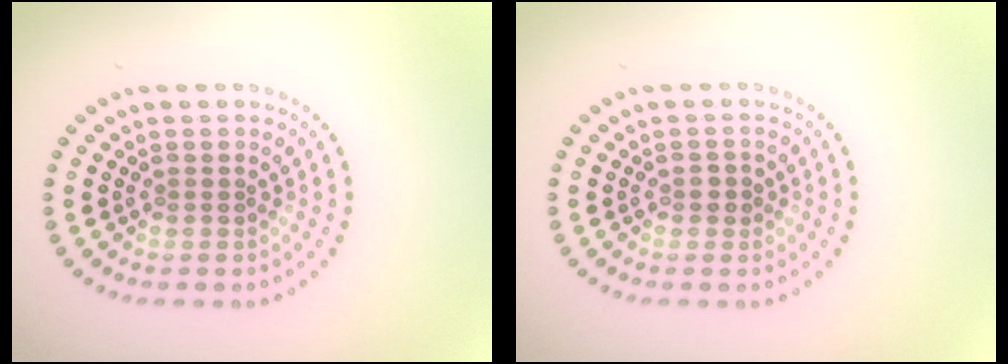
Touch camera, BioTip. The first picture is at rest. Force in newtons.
{"total": 1.0, "press": 1.0, "slide": 0.2}